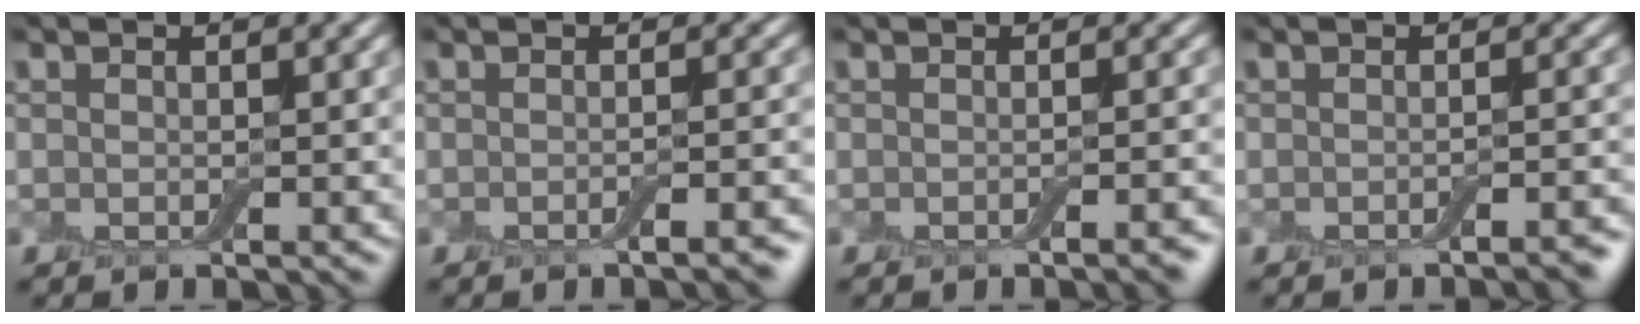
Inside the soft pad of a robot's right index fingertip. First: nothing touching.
{"total": 2.2, "force": [-1.2, 0.6, 1.8], "torque": [-0.017, 0.002, -0.021]}
{"total": 1.9, "force": [-1.0, 0.5, 1.5], "torque": [-0.011, 0.002, -0.015]}
{"total": 2.0, "force": [-1.3, 0.4, 1.4], "torque": [-0.012, 0.002, -0.021]}